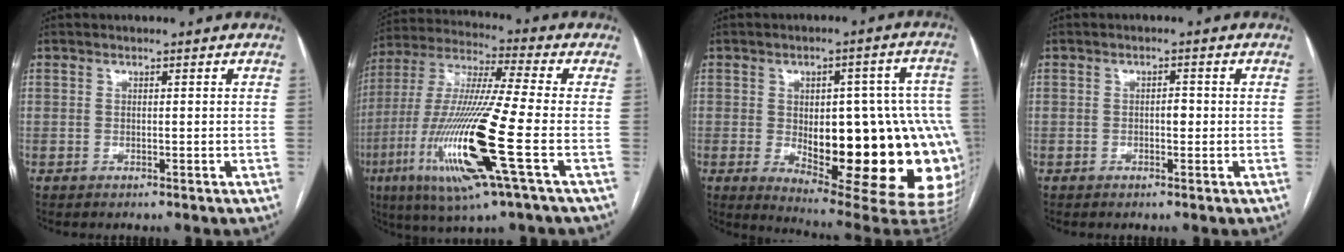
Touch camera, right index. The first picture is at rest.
{"total": 20.0, "force": [-6.2, 0.4, 19.0], "torque": [-0.413, -0.029, -0.123]}
{"total": 25.2, "force": [-3.3, 8.1, 23.6], "torque": [-0.232, 0.018, -0.016]}
{"total": 1.6, "force": [-0.2, 0.8, 1.4], "torque": [-0.017, 0.003, -0.003]}